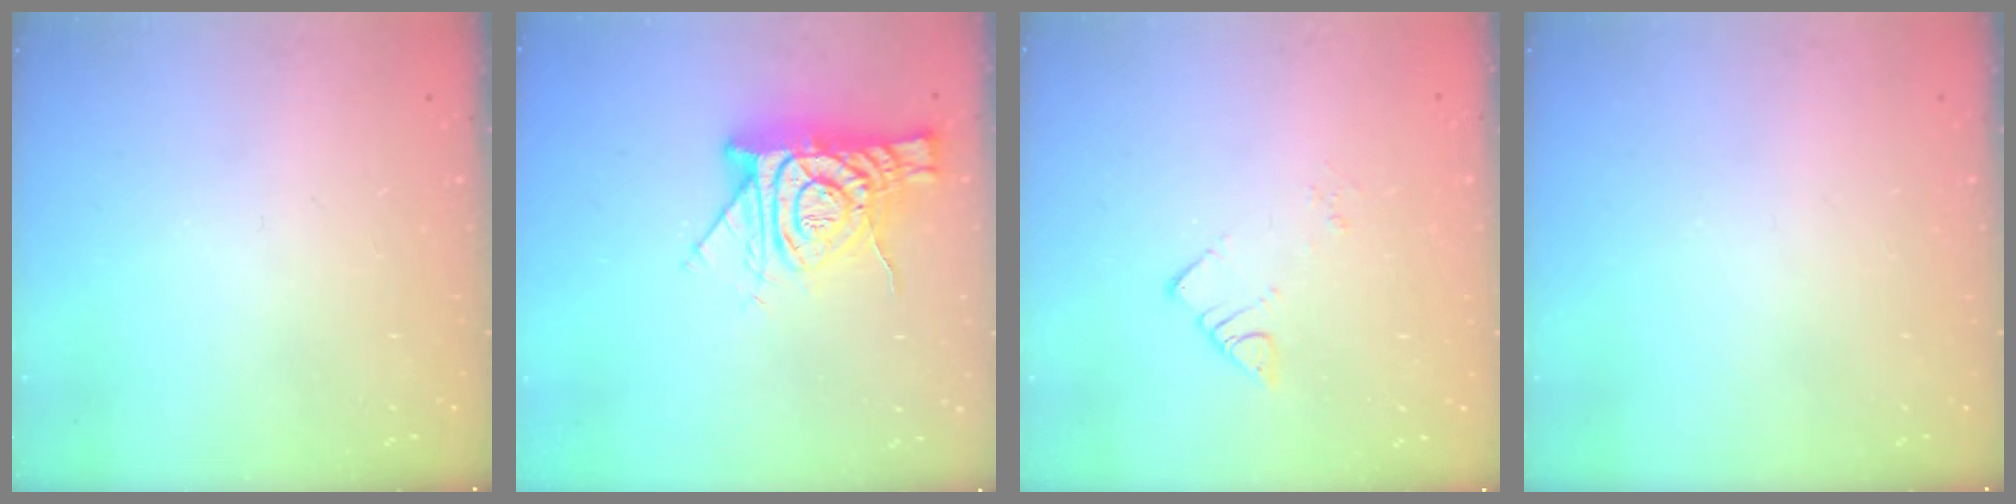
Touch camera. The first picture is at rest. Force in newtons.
{"total": 13.0, "press": 13.0, "slide": 1.4}
{"total": 2.6, "press": 2.6, "slide": 0.1}
{"total": 0.0}